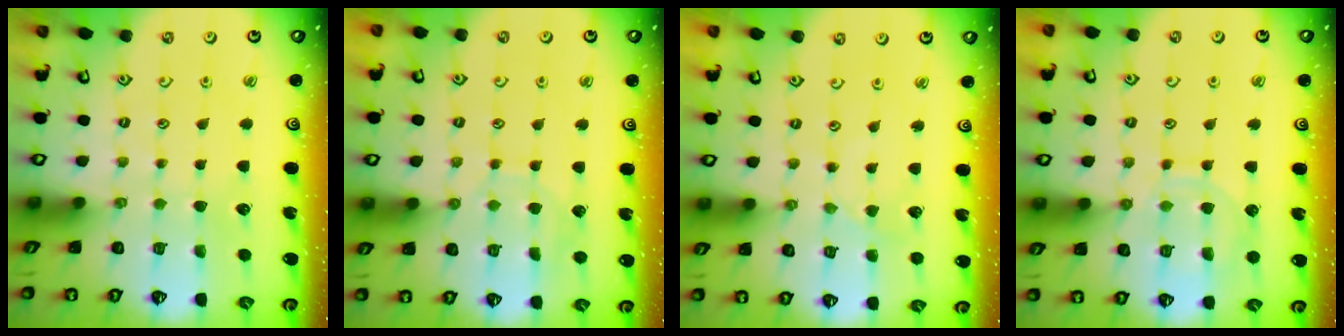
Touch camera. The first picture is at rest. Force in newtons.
{"total": 7.1, "press": 7.1, "slide": 0.5}
{"total": 1.8, "press": 1.7, "slide": 0.4}
{"total": 10.3, "press": 10.2, "slide": 1.0}